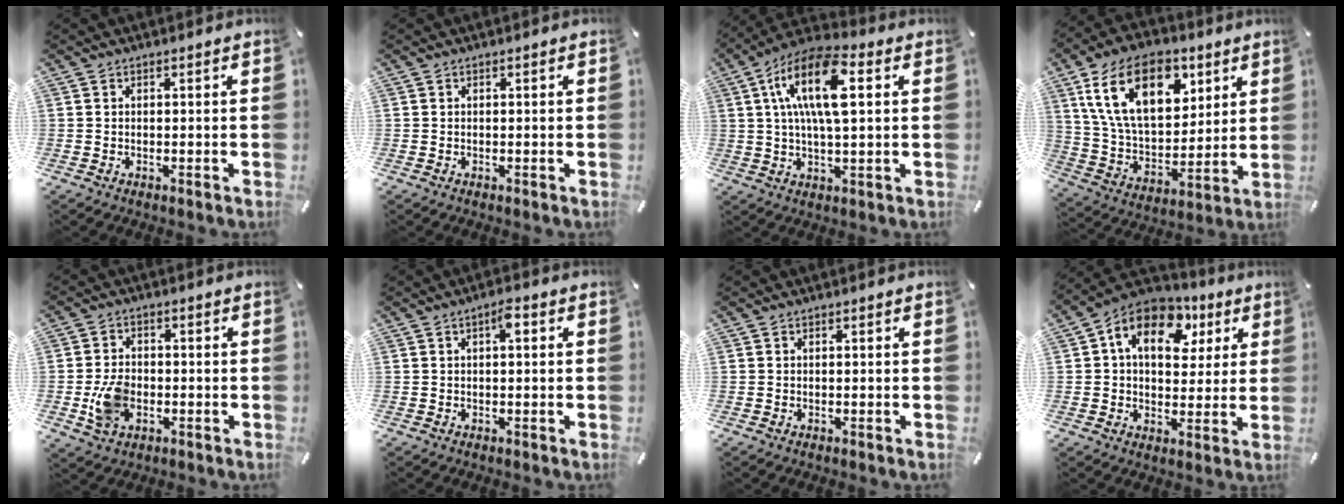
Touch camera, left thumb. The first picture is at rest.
{"total": 0.0}
{"total": 15.3, "force": [3.9, 6.2, 13.5], "torque": [-0.262, 0.006, 0.067]}
{"total": 20.4, "force": [9.4, 12.7, 12.8], "torque": [-0.244, -0.022, 0.165]}
{"total": 8.1, "force": [-1.8, 6.0, 5.1], "torque": [-0.108, 0.003, -0.033]}
{"total": 3.8, "force": [1.1, 1.4, 3.4], "torque": [-0.054, 0.003, 0.012]}
{"total": 0.0}
{"total": 13.9, "force": [5.2, 9.6, 8.6], "torque": [-0.137, -0.008, 0.090]}